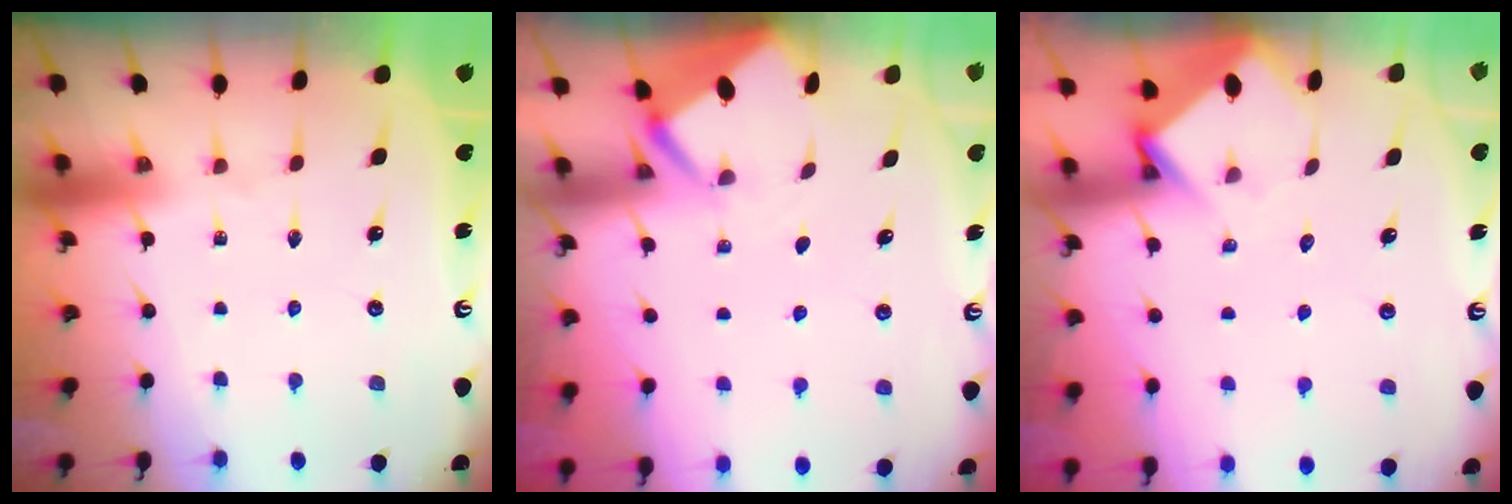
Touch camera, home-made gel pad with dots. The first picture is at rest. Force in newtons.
{"total": 2.2, "press": 2.2, "slide": 0.1}
{"total": 3.5, "press": 3.5, "slide": 0.3}